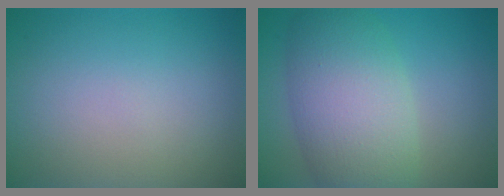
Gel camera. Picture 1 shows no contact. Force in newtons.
{"total": 8.4, "press": 8.4, "slide": 0.5}